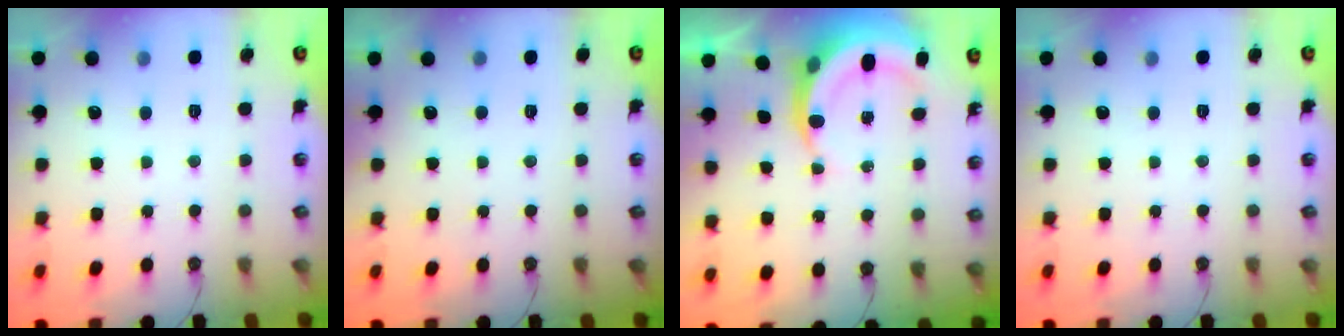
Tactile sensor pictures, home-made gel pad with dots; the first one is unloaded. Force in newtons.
{"total": 1.1, "press": 0.6, "slide": 0.9}
{"total": 7.3, "press": 7.2, "slide": 1.0}
{"total": 0.0}